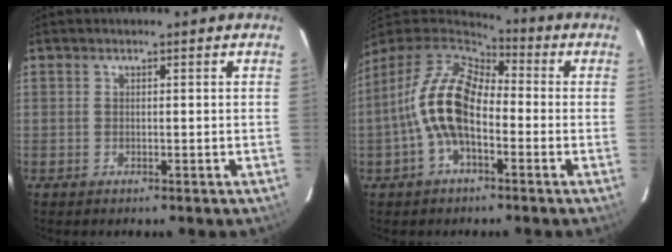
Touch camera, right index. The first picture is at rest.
{"total": 13.2, "force": [-3.2, 6.7, 10.9], "torque": [-0.220, 0.016, -0.067]}